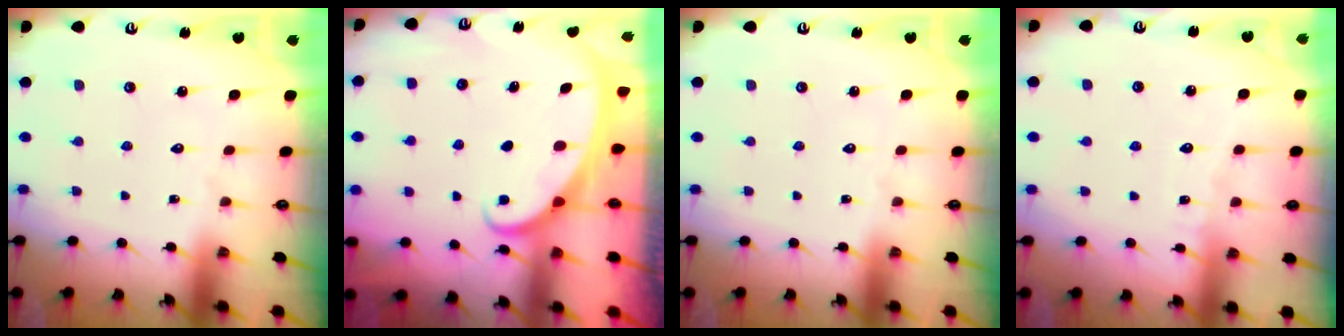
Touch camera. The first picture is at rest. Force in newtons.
{"total": 2.3, "press": 2.3, "slide": 0.4}
{"total": 0.0}
{"total": 3.5, "press": 3.5, "slide": 0.2}